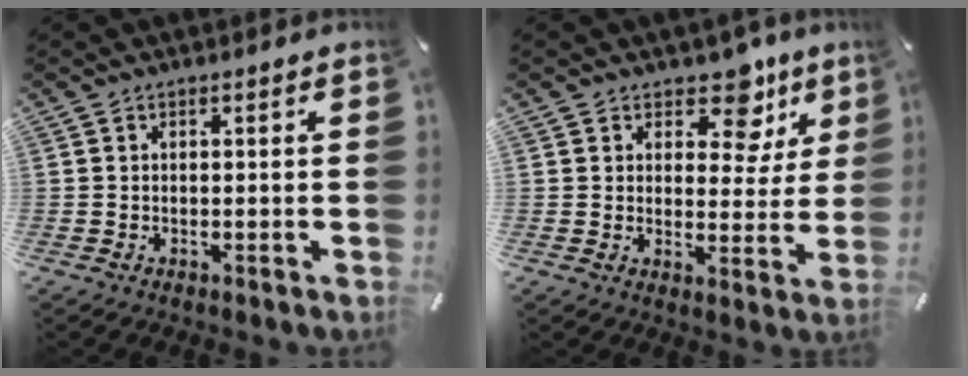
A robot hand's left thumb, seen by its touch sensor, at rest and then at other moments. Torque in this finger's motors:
{"motor_torque": [0.32, -0.50, 0.14, 0.05, -0.11]}